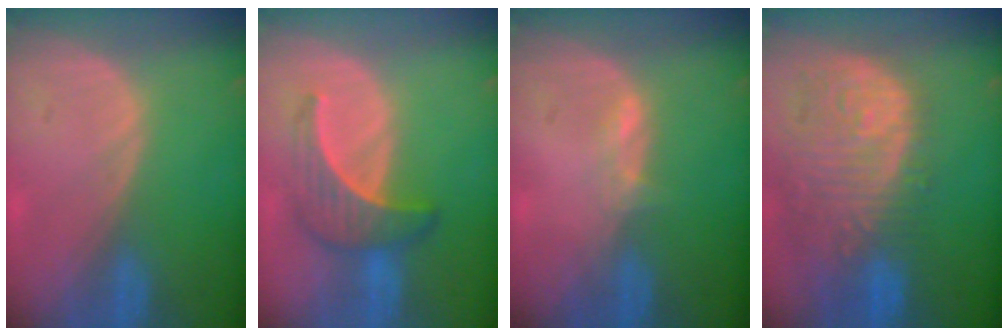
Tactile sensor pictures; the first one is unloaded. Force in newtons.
{"total": 6.3, "press": 6.0, "slide": 1.9}
{"total": 1.6, "press": 1.5, "slide": 0.6}
{"total": 13.7, "press": 11.4, "slide": 7.6}